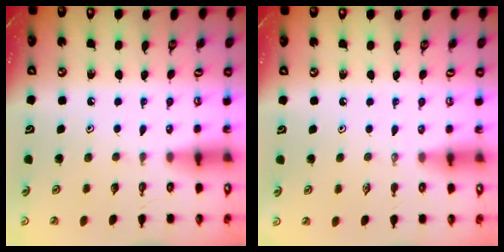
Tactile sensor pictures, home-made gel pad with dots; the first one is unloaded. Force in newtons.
{"total": 0.0}